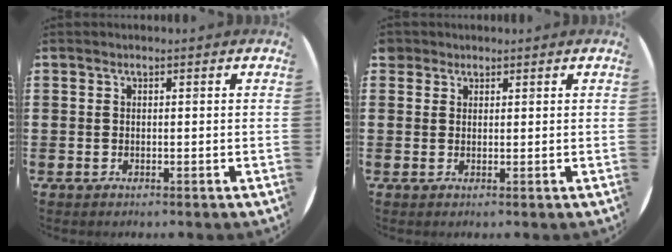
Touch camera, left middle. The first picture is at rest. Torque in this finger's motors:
{"motor_torque": [0.04, -0.02, -0.02, 0.00]}